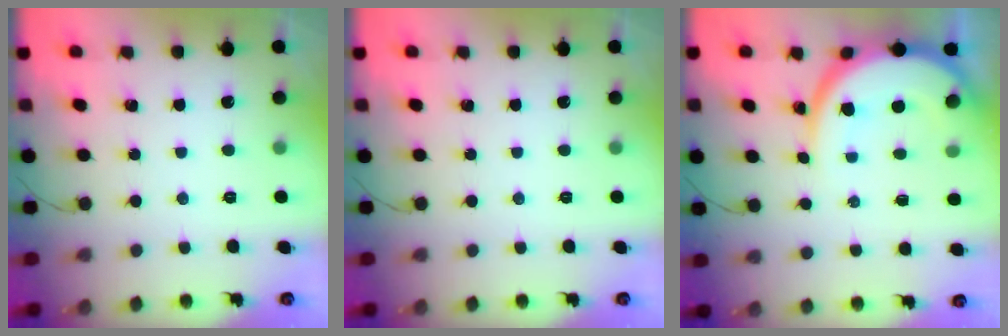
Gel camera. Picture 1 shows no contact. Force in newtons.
{"total": 0.0}
{"total": 10.7, "press": 10.7, "slide": 1.0}